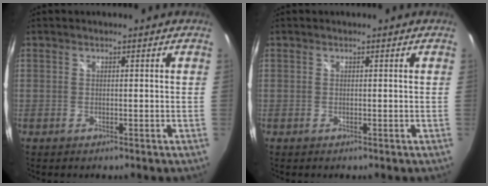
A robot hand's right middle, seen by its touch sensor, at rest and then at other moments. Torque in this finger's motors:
{"motor_torque": [0.00, 0.00, 0.00, 0.01]}